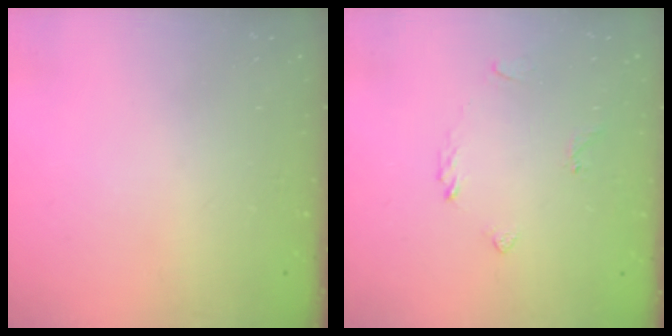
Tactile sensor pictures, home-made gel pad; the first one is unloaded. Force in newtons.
{"total": 3.2, "press": 3.1, "slide": 0.9}